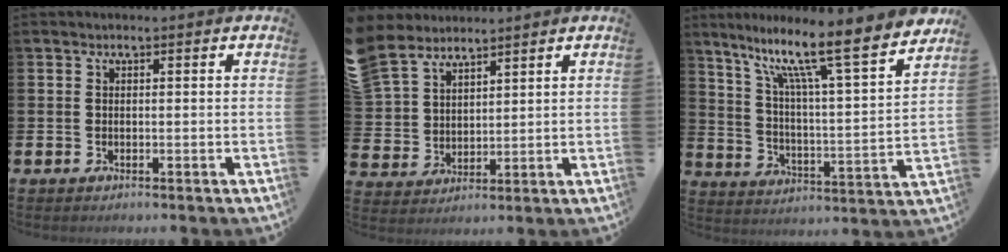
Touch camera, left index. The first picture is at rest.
{"total": 7.0, "force": [6.2, 3.2, 0.6], "torque": [-0.049, -0.026, 0.119]}
{"total": 11.9, "force": [8.6, 1.6, 8.1], "torque": [-0.163, -0.064, 0.130]}